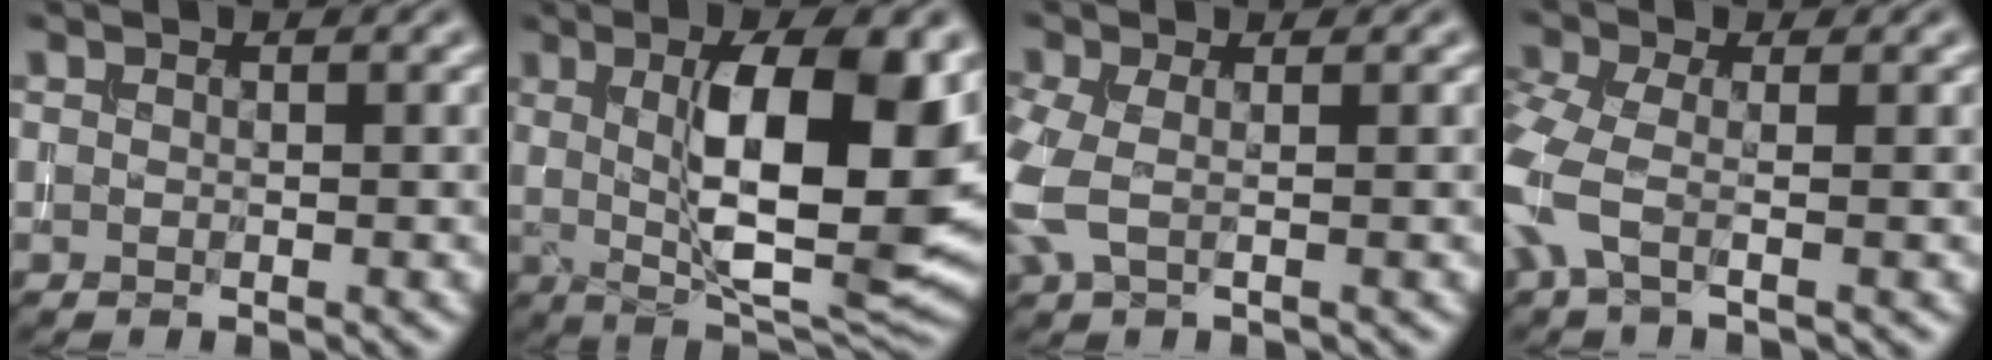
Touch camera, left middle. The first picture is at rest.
{"total": 12.1, "force": [1.7, 3.8, 11.4], "torque": [-0.168, -0.004, 0.032]}
{"total": 3.3, "force": [-0.3, 2.0, 2.7], "torque": [-0.085, 0.001, -0.011]}
{"total": 4.6, "force": [-1.7, 2.0, 3.7], "torque": [-0.108, -0.002, -0.052]}